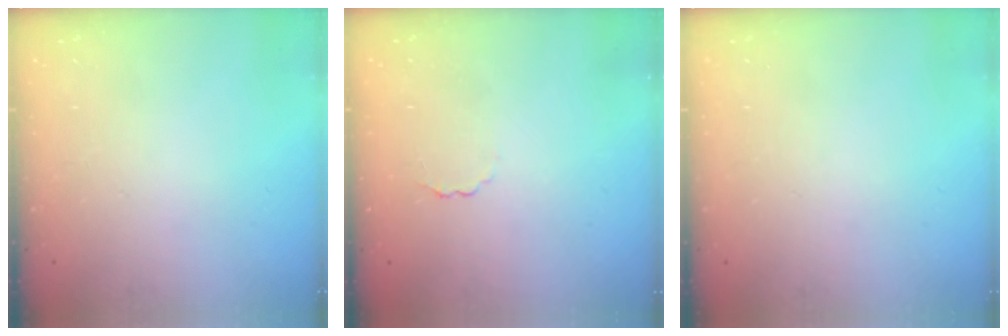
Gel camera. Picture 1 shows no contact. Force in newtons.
{"total": 1.7, "press": 1.7, "slide": 0.5}
{"total": 0.0}